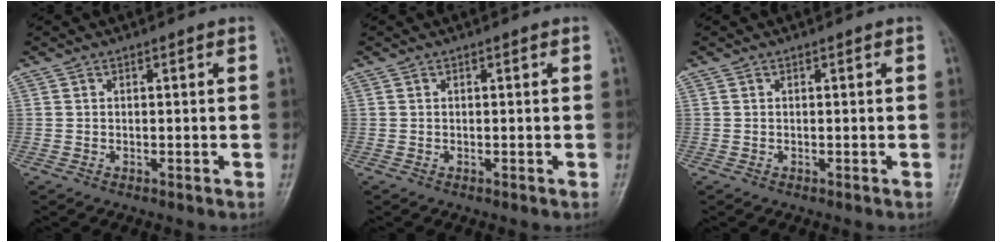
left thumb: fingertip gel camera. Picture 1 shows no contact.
{"total": 0.0}
{"total": 0.0}